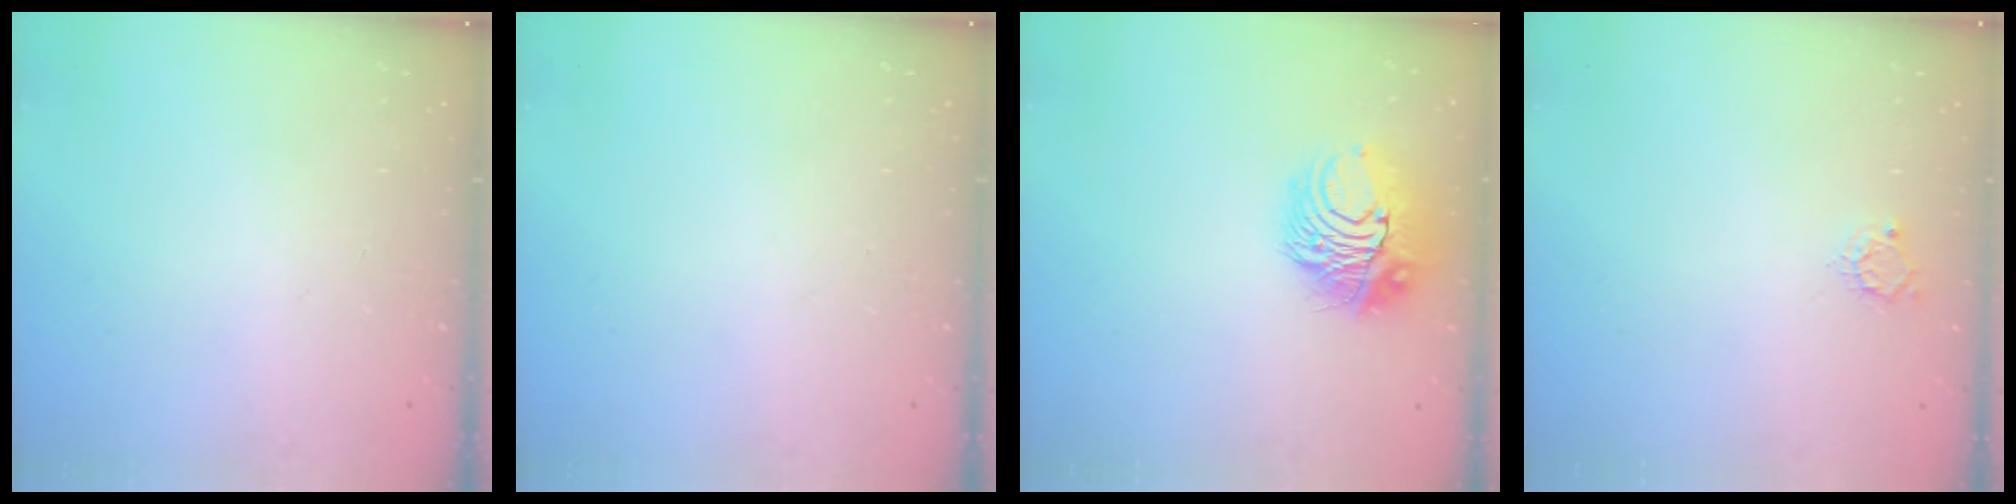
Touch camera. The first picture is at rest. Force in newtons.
{"total": 0.0}
{"total": 10.4, "press": 10.4, "slide": 0.6}
{"total": 4.9, "press": 4.9, "slide": 0.1}